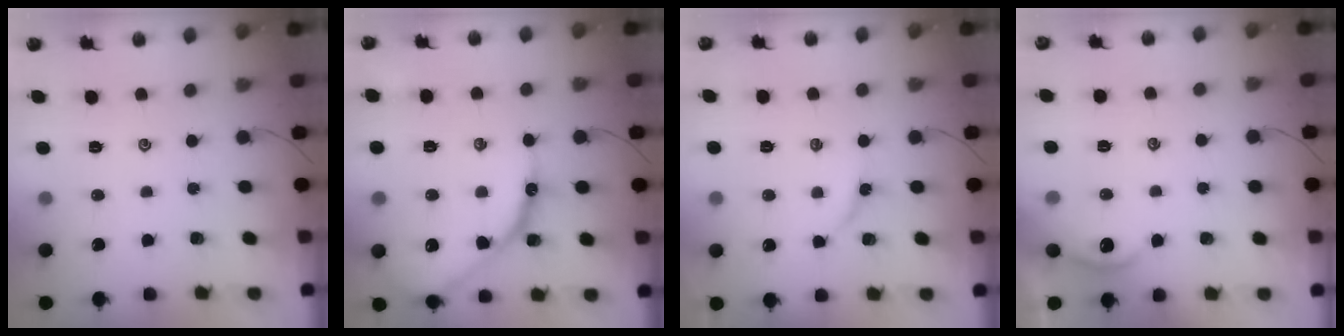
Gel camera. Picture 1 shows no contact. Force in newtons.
{"total": 14.2, "press": 14.2, "slide": 0.9}
{"total": 2.9, "press": 2.9, "slide": 0.3}
{"total": 2.5, "press": 2.5, "slide": 0.3}